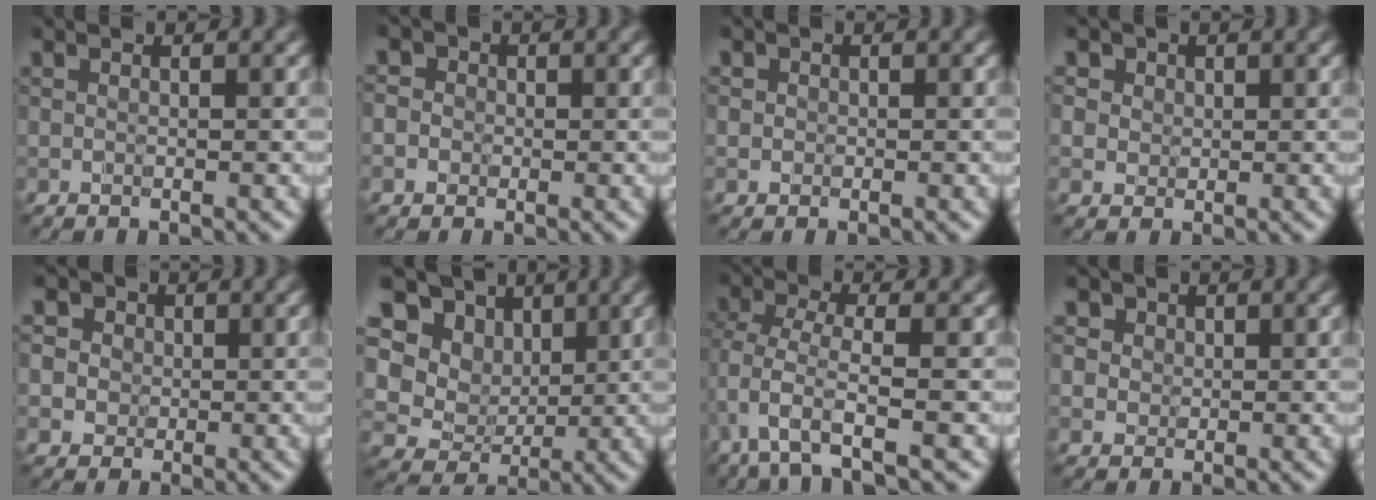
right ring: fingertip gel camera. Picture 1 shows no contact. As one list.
[{"total": 3.6, "force": [0.2, 3.5, 0.9], "torque": [0.016, 0.026, -0.026]}, {"total": 0.8, "force": [0.0, 0.8, 0.0], "torque": [0.010, -0.005, -0.004]}, {"total": 3.2, "force": [1.6, 2.6, 0.9], "torque": [-0.011, 0.006, 0.022]}, {"total": 6.4, "force": [2.5, 5.5, 2.3], "torque": [-0.022, 0.028, 0.009]}, {"total": 11.1, "force": [3.8, 9.2, 4.8], "torque": [-0.105, 0.026, 0.050]}, {"total": 3.7, "force": [-2.0, 0.9, 3.0], "torque": [-0.067, -0.006, -0.047]}, {"total": 3.7, "force": [1.9, 3.0, 1.2], "torque": [-0.009, 0.008, 0.020]}]